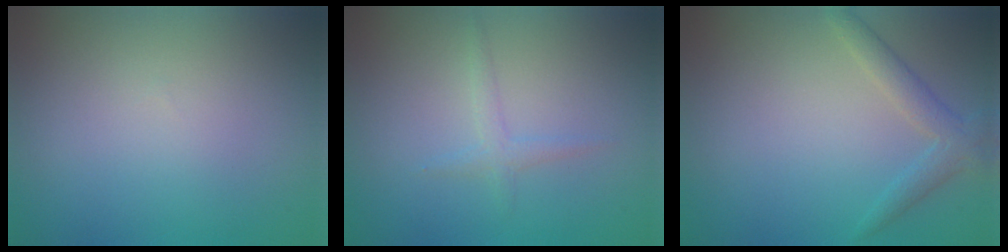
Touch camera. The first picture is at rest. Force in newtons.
{"total": 1.3, "press": 1.3, "slide": 0.1}
{"total": 2.2, "press": 2.2, "slide": 0.1}